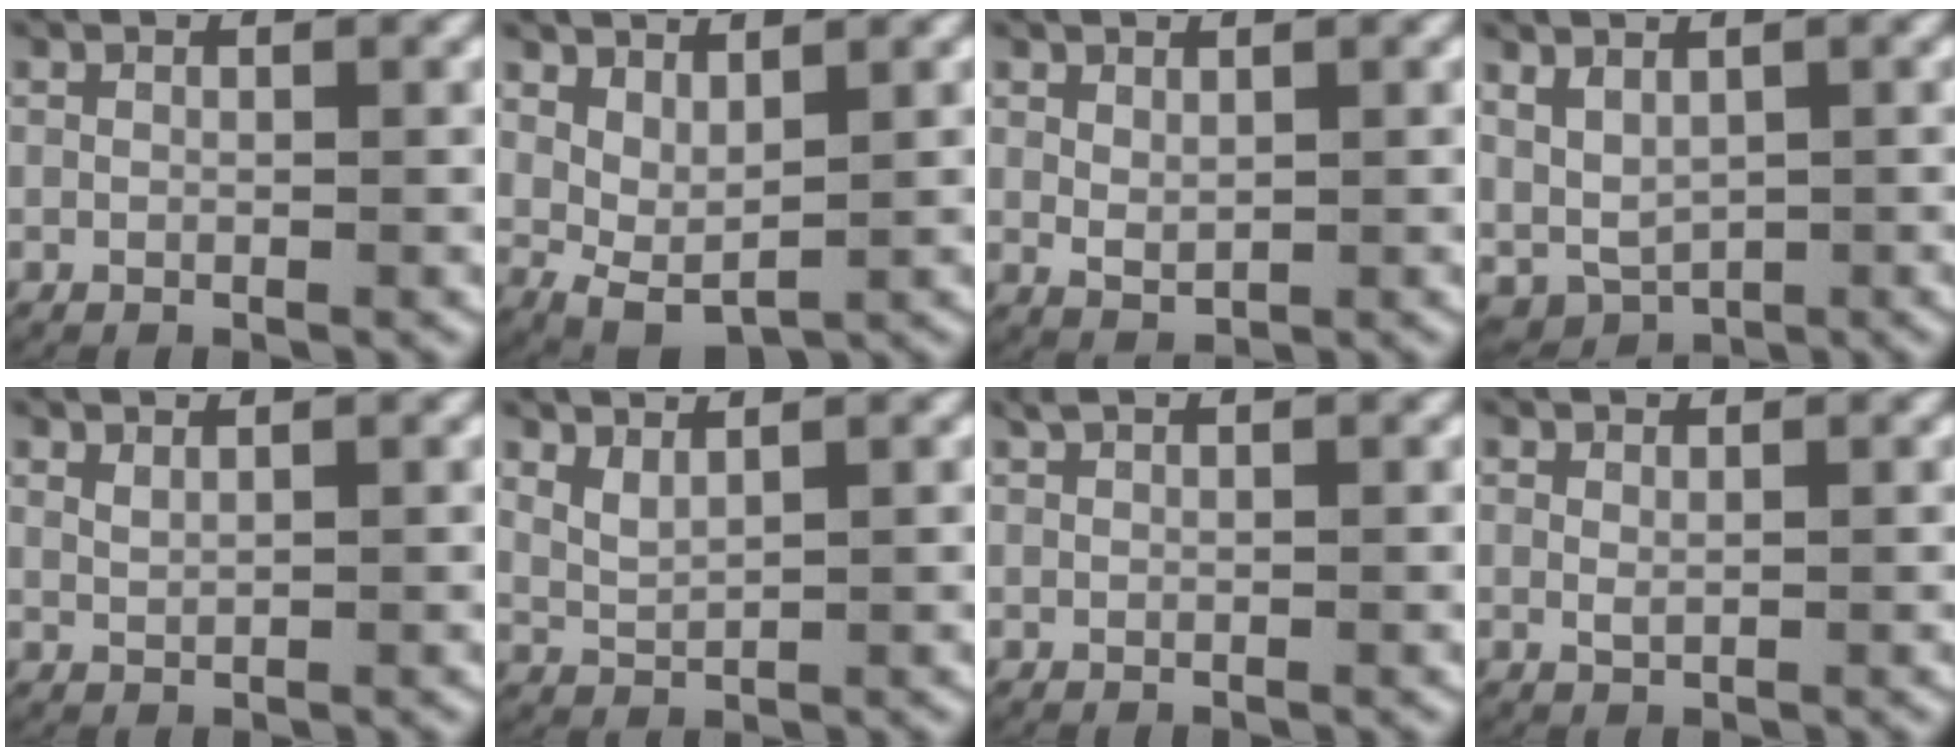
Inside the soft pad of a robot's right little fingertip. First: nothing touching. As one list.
[{"total": 4.0, "force": [0.5, 3.1, 2.5], "torque": [-0.060, -0.025, 0.018]}, {"total": 1.3, "force": [0.7, 0.7, 0.9], "torque": [-0.021, -0.007, 0.022]}, {"total": 6.6, "force": [-0.9, 5.6, 3.4], "torque": [-0.097, -0.029, -0.006]}, {"total": 1.1, "force": [1.0, 0.2, 0.4], "torque": [-0.014, -0.002, 0.025]}, {"total": 2.2, "force": [1.3, 1.2, 1.3], "torque": [-0.033, -0.004, 0.030]}, {"total": 0.6, "force": [0.6, 0.1, 0.3], "torque": [-0.012, 0.003, 0.012]}, {"total": 0.6, "force": [0.5, 0.1, 0.4], "torque": [-0.012, -0.005, 0.014]}]